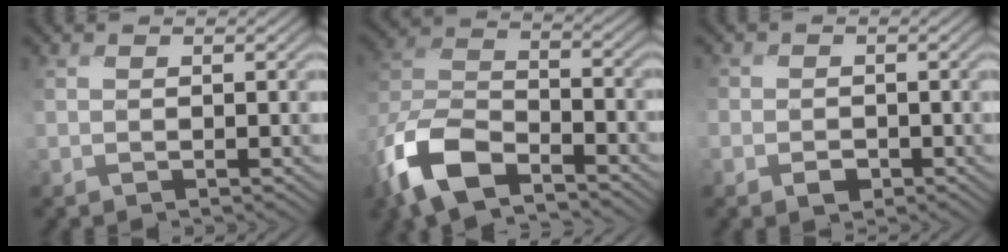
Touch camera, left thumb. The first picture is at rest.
{"total": 12.1, "force": [-8.2, 5.7, 6.9], "torque": [-0.165, -0.008, -0.179]}
{"total": 2.6, "force": [-1.0, 2.3, 0.2], "torque": [0.006, -0.001, -0.037]}